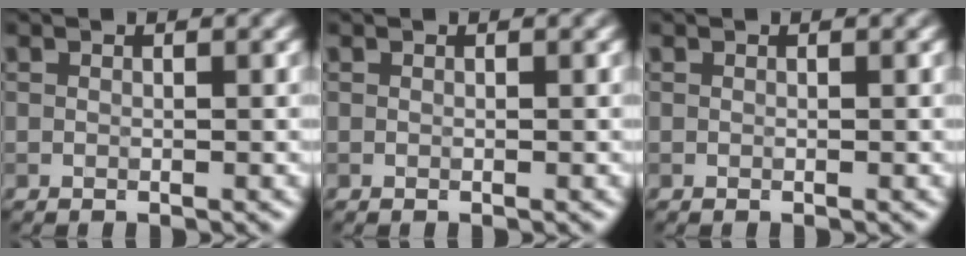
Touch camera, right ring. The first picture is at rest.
{"total": 0.0}
{"total": 0.0}